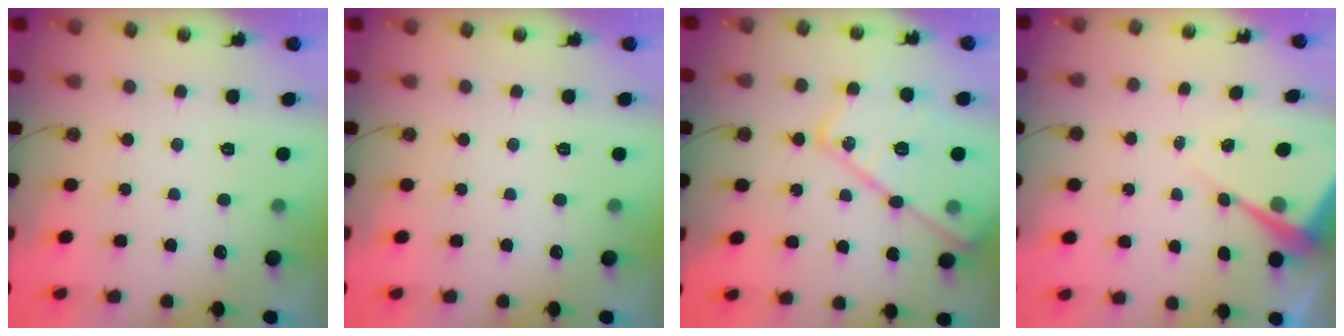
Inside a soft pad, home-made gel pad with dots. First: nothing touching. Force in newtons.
{"total": 0.0}
{"total": 20.2, "press": 20.2, "slide": 1.6}
{"total": 8.8, "press": 8.7, "slide": 0.7}